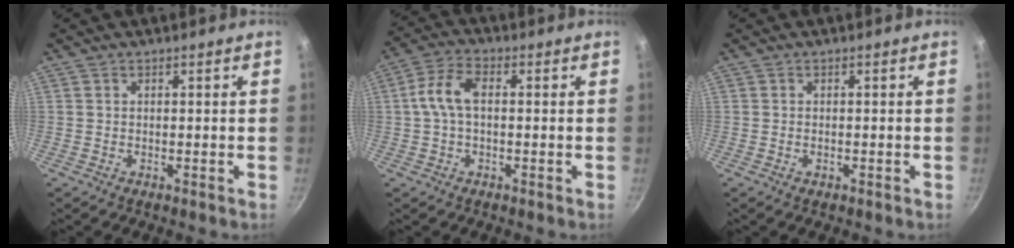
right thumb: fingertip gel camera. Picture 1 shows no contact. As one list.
[{"total": 6.9, "force": [0.4, 3.8, 5.8], "torque": [-0.121, 0.023, 0.001]}, {"total": 0.8, "force": [-0.3, 0.4, 0.6], "torque": [-0.012, 0.005, -0.003]}]